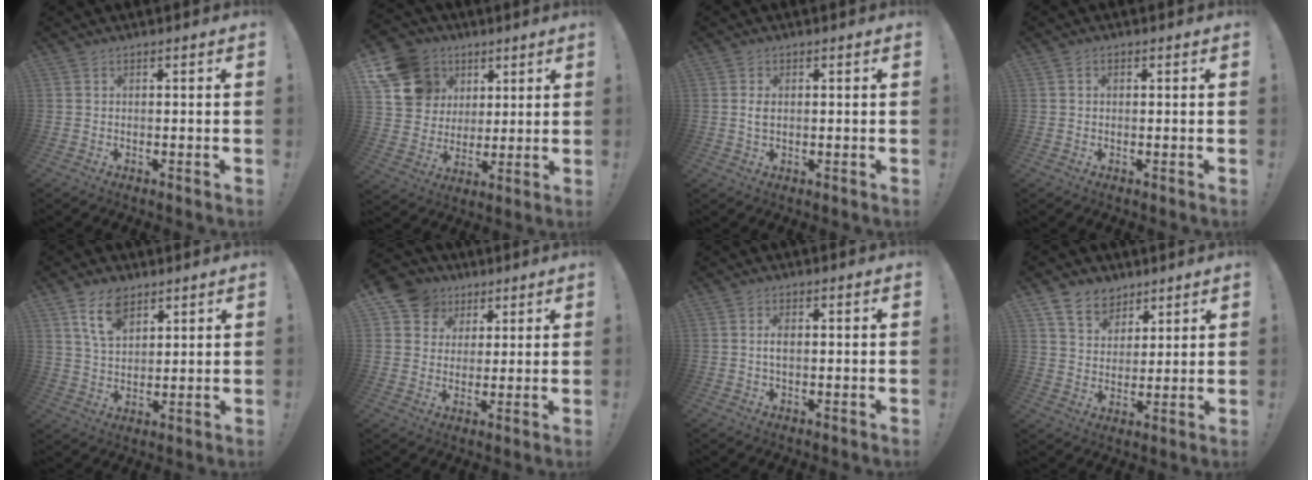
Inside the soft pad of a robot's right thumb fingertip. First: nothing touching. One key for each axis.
{"total": 16.5, "fx": 7.1, "fy": 13.6, "fz": 6.0, "tx": -0.099, "ty": -0.024, "tz": 0.159}
{"total": 2.3, "fx": 0.1, "fy": 1.4, "fz": 1.8, "tx": -0.029, "ty": 0.002, "tz": 0.001}
{"total": 0.8, "fx": 0.0, "fy": 0.7, "fz": 0.5, "tx": -0.012, "ty": 0.005, "tz": 0.001}
{"total": 9.9, "fx": 6.2, "fy": 5.5, "fz": 5.4, "tx": -0.095, "ty": -0.020, "tz": 0.117}
{"total": 9.7, "fx": 4.7, "fy": 8.1, "fz": 2.3, "tx": -0.029, "ty": -0.024, "tz": 0.094}
{"total": 2.5, "fx": 0.1, "fy": 1.1, "fz": 2.2, "tx": -0.040, "ty": 0.003, "tz": 0.000}
{"total": 8.7, "fx": 6.2, "fy": 5.8, "fz": 1.7, "tx": -0.031, "ty": -0.045, "tz": 0.122}